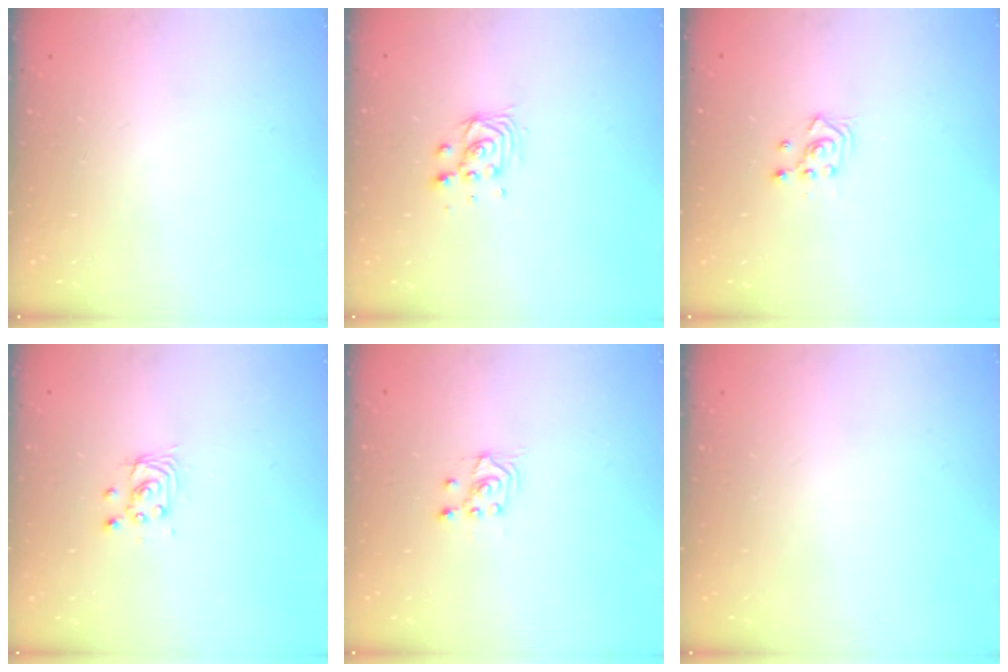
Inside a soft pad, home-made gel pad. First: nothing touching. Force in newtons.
{"total": 4.9, "press": 4.9, "slide": 0.4}
{"total": 2.3, "press": 2.3, "slide": 0.3}
{"total": 2.7, "press": 2.7, "slide": 0.2}
{"total": 2.5, "press": 2.4, "slide": 0.7}
{"total": 0.0}